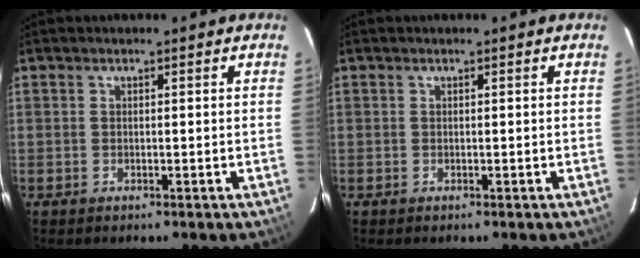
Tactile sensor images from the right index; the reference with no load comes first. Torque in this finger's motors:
{"motor_torque": [0.06, 0.08, 0.03, 0.00]}